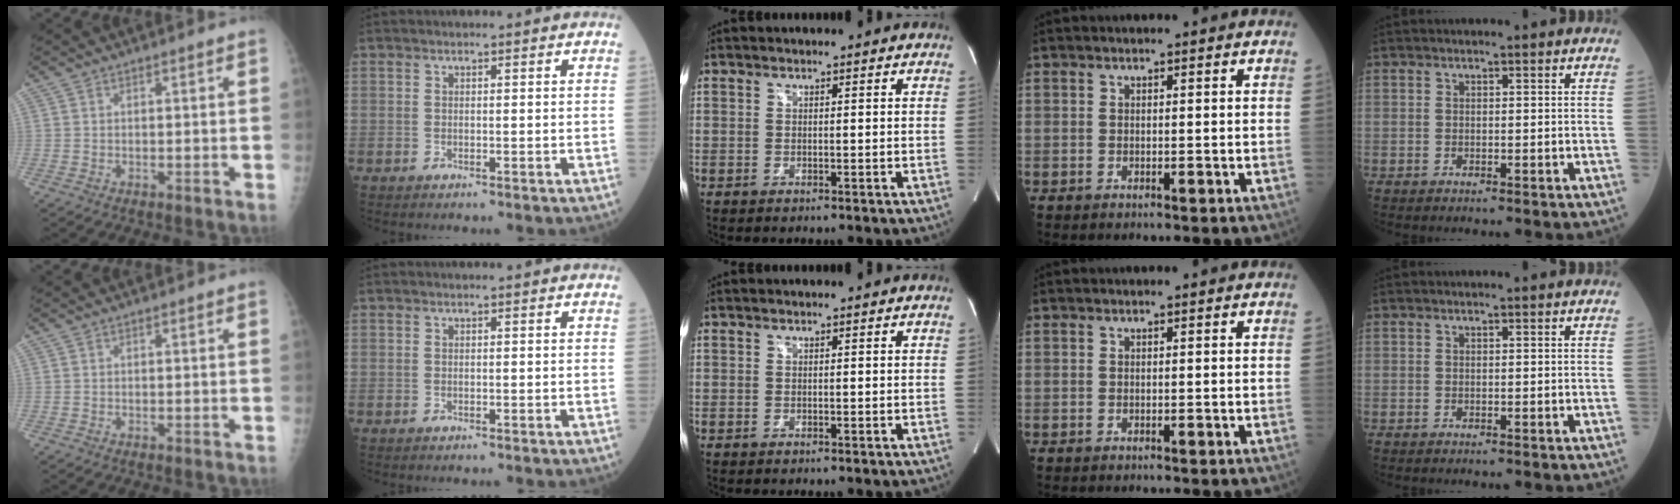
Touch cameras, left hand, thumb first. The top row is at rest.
{}